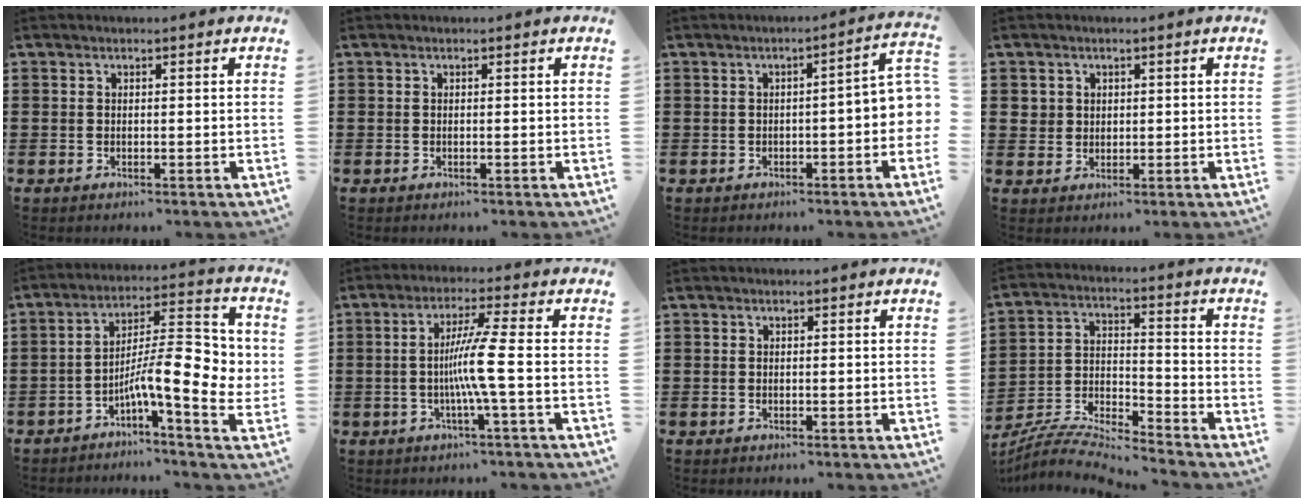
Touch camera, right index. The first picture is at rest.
{"total": 0.0}
{"total": 3.7, "force": [-1.1, 0.7, 3.4], "torque": [-0.052, -0.004, -0.025]}
{"total": 2.2, "force": [0.9, 2.0, 0.5], "torque": [-0.018, 0.008, 0.017]}
{"total": 11.6, "force": [-2.4, 2.8, 11.0], "torque": [-0.197, -0.016, -0.047]}
{"total": 6.9, "force": [-1.2, -0.9, 6.8], "torque": [-0.126, -0.011, -0.030]}
{"total": 0.0}
{"total": 6.5, "force": [-6.3, 0.3, 1.7], "torque": [-0.048, -0.012, -0.130]}